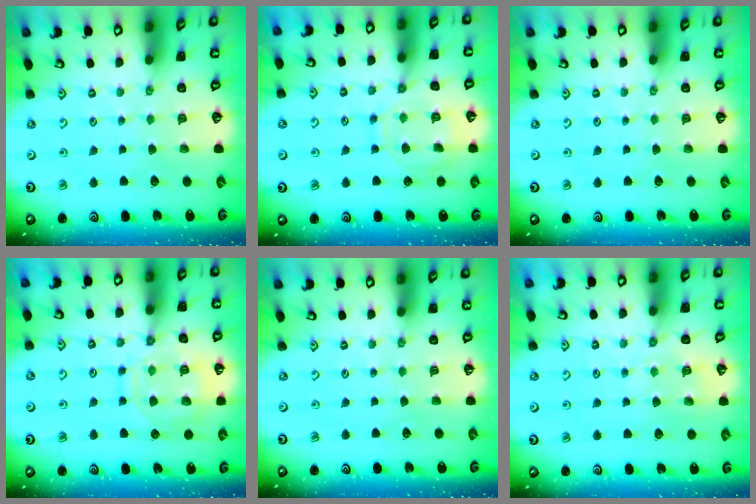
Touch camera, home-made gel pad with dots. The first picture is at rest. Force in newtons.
{"total": 12.1, "press": 12.0, "slide": 0.9}
{"total": 0.0}
{"total": 12.7, "press": 12.7, "slide": 1.0}
{"total": 0.0}
{"total": 5.5, "press": 5.4, "slide": 0.9}